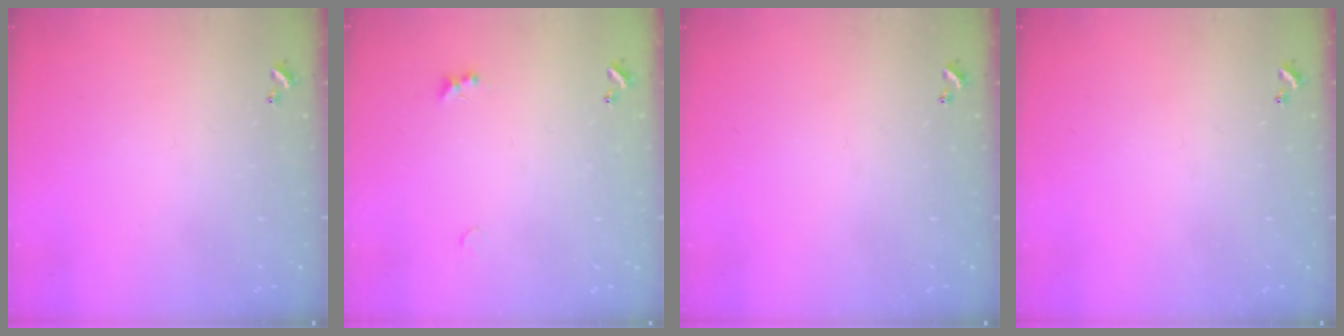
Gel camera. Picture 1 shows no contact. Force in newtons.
{"total": 1.8, "press": 1.7, "slide": 0.4}
{"total": 0.0}
{"total": 0.0}